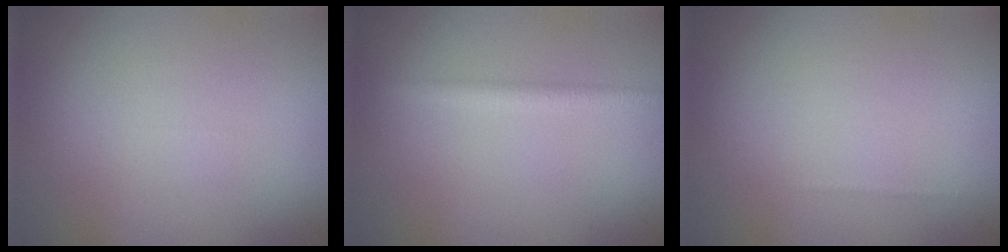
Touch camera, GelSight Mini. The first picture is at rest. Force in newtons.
{"total": 1.8, "press": 1.8, "slide": 0.1}
{"total": 0.0}